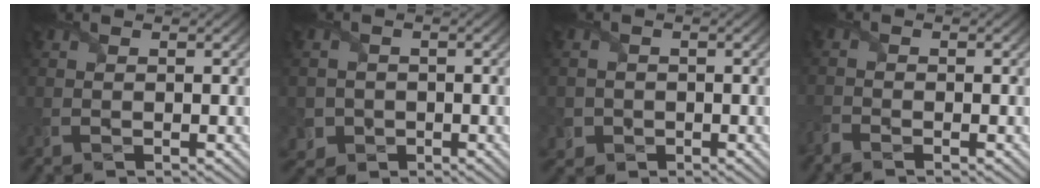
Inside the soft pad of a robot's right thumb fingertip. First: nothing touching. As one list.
[{"total": 3.3, "force": [-1.1, 3.1, 0.5], "torque": [-0.013, -0.012, -0.029]}, {"total": 2.6, "force": [-0.8, 2.5, 0.4], "torque": [-0.008, -0.008, -0.018]}, {"total": 1.9, "force": [-1.8, 0.3, 0.5], "torque": [-0.018, -0.012, -0.047]}]